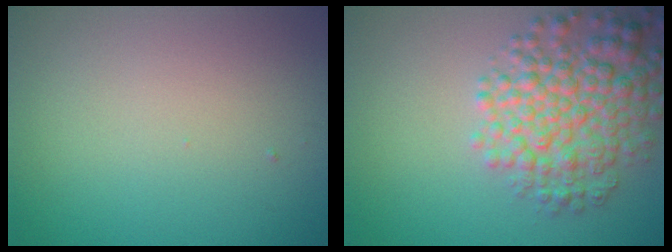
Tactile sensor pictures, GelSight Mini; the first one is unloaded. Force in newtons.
{"total": 6.4, "press": 6.4, "slide": 0.2}